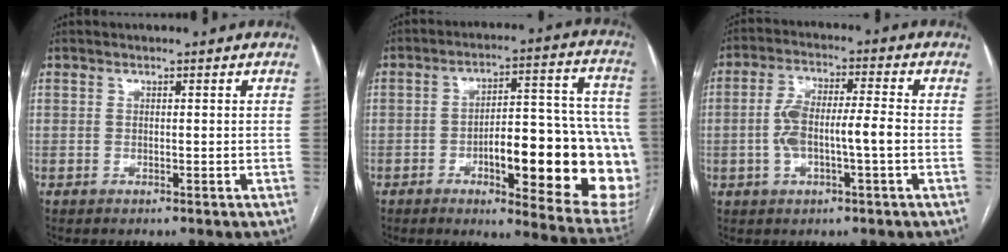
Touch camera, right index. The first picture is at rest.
{"total": 23.5, "force": [-5.6, 5.9, 22.0], "torque": [-0.214, 0.024, -0.056]}
{"total": 8.1, "force": [-1.3, 1.8, 7.8], "torque": [-0.157, 0.020, -0.024]}